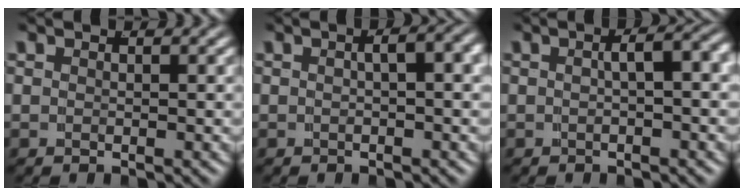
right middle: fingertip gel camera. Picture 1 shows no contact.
{"total": 2.8, "force": [0.3, 0.6, 2.7], "torque": [-0.022, 0.012, 0.005]}
{"total": 3.1, "force": [0.1, 0.8, 3.0], "torque": [-0.031, 0.010, 0.001]}